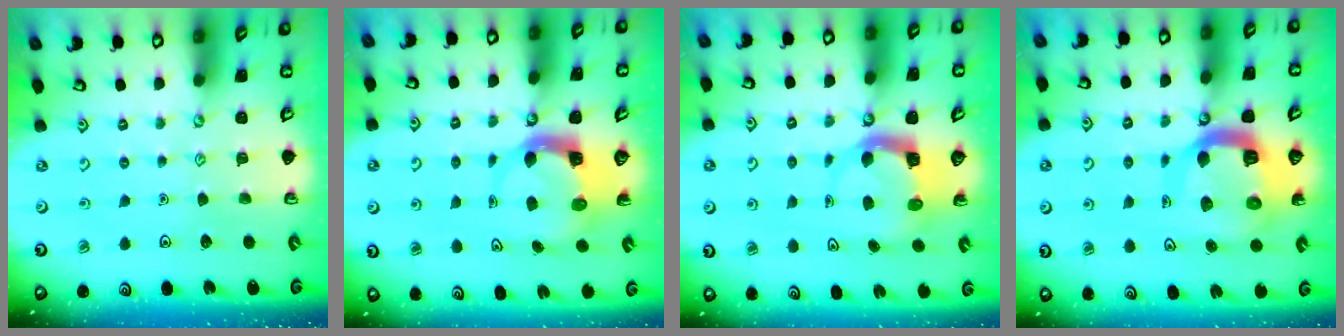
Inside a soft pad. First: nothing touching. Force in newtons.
{"total": 3.9, "press": 3.9, "slide": 0.6}
{"total": 3.8, "press": 3.8, "slide": 0.5}
{"total": 13.6, "press": 13.5, "slide": 1.6}